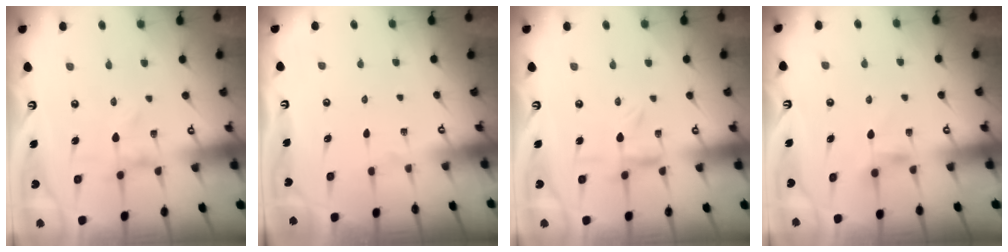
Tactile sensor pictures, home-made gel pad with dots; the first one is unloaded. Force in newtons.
{"total": 0.0}
{"total": 1.8, "press": 1.8, "slide": 0.3}
{"total": 3.5, "press": 3.4, "slide": 0.5}